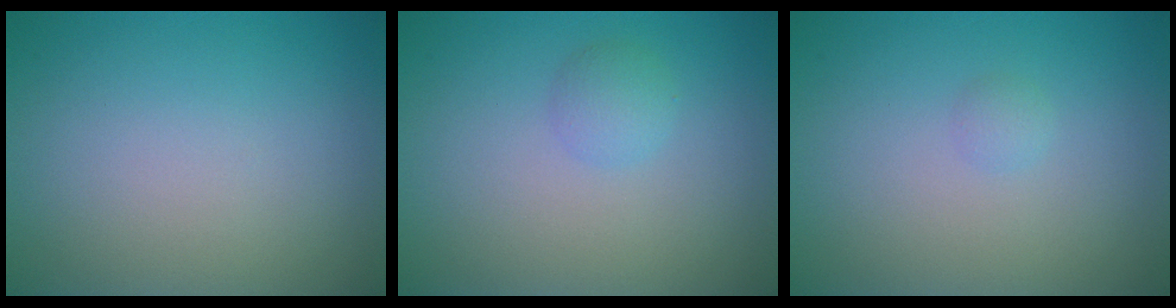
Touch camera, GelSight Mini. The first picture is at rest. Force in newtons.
{"total": 1.3, "press": 1.3, "slide": 0.0}
{"total": 0.6, "press": 0.6, "slide": 0.1}